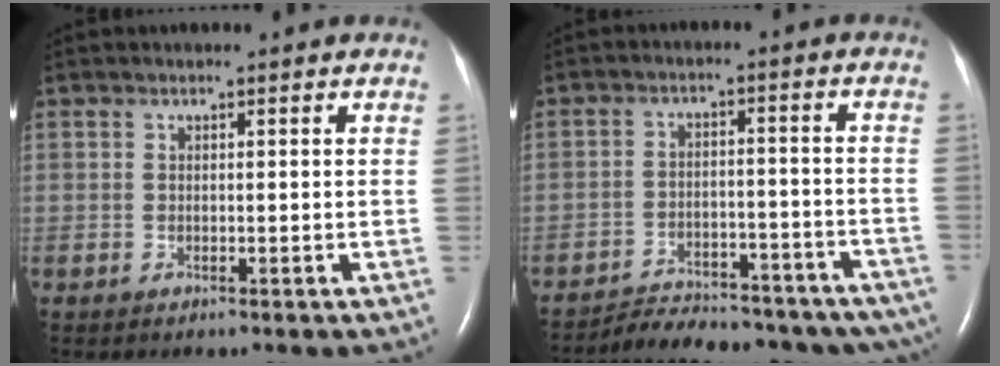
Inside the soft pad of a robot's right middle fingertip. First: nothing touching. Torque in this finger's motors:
{"motor_torque": [1.08, -1.07, 0.14, 0.06]}